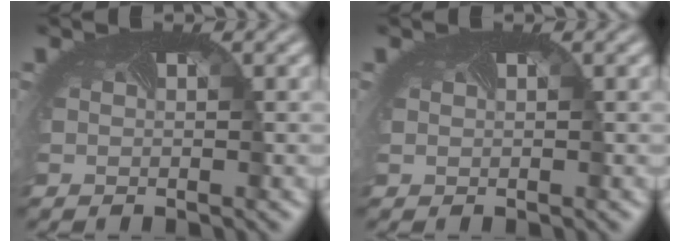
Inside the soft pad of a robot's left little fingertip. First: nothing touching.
{"total": 0.0}